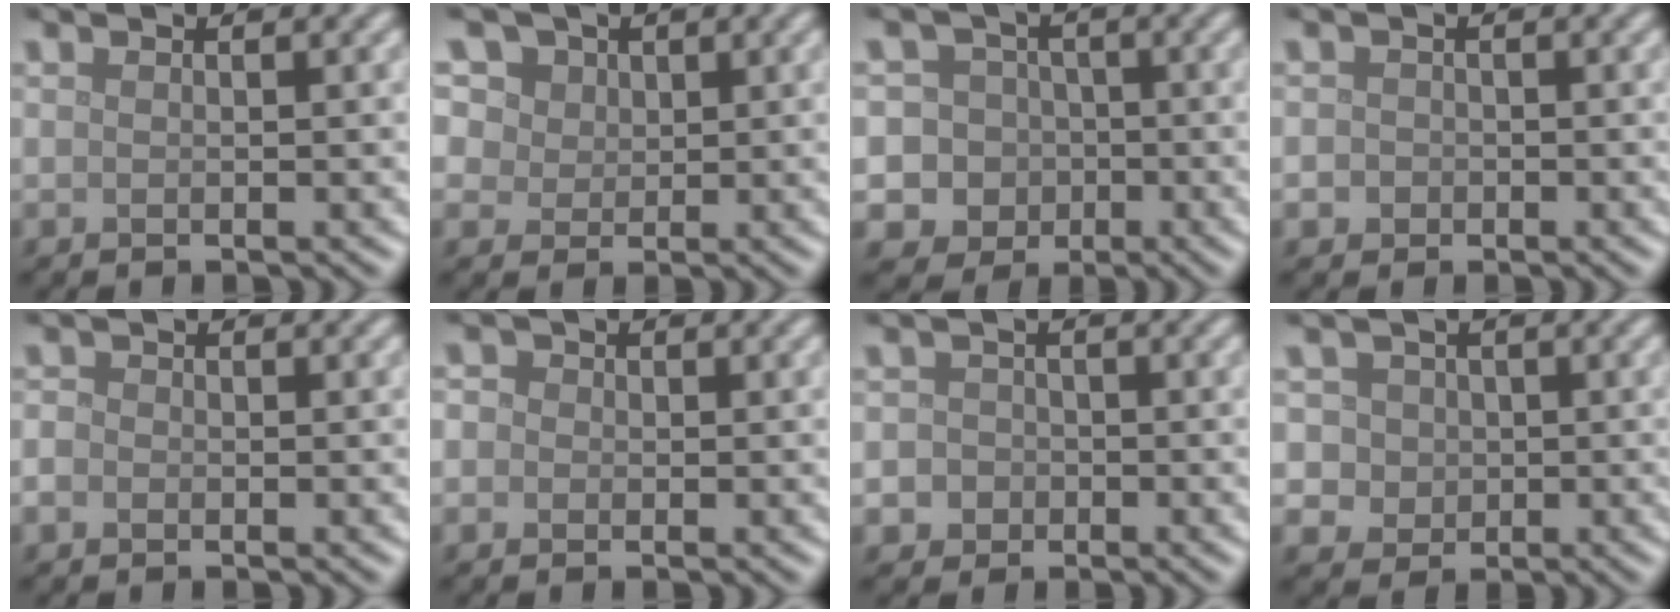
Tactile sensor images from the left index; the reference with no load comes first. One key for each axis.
{"total": 10.8, "fx": 6.0, "fy": 7.6, "fz": 4.8, "tx": -0.110, "ty": 0.033, "tz": 0.080}
{"total": 8.3, "fx": -1.9, "fy": 7.8, "fz": 2.0, "tx": -0.021, "ty": 0.013, "tz": -0.069}
{"total": 1.4, "fx": -0.4, "fy": 1.3, "fz": 0.4, "tx": 0.002, "ty": 0.002, "tz": -0.009}
{"total": 1.1, "fx": -0.5, "fy": 0.9, "fz": 0.4, "tx": -0.005, "ty": -0.003, "tz": -0.010}
{"total": 2.2, "fx": 0.4, "fy": 1.9, "fz": 0.8, "tx": 0.005, "ty": 0.012, "tz": -0.019}
{"total": 3.3, "fx": -1.2, "fy": 3.0, "fz": 0.8, "tx": 0.014, "ty": 0.005, "tz": -0.042}
{"total": 5.3, "fx": 1.5, "fy": 4.6, "fz": 2.1, "tx": -0.026, "ty": 0.024, "tz": 0.002}